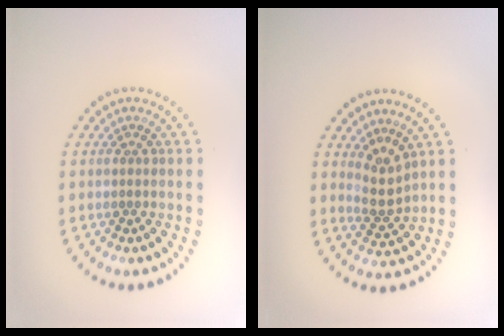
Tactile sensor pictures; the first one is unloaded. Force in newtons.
{"total": 2.4, "press": 1.9, "slide": 1.6}